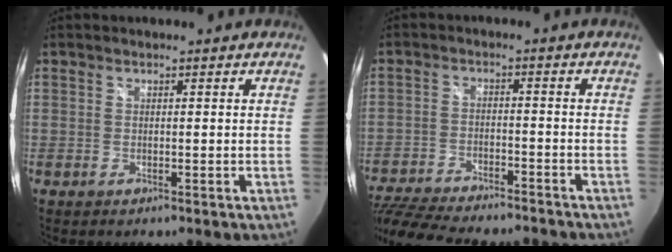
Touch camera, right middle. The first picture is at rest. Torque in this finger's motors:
{"motor_torque": [1.09, -1.05, 0.23, 0.15]}